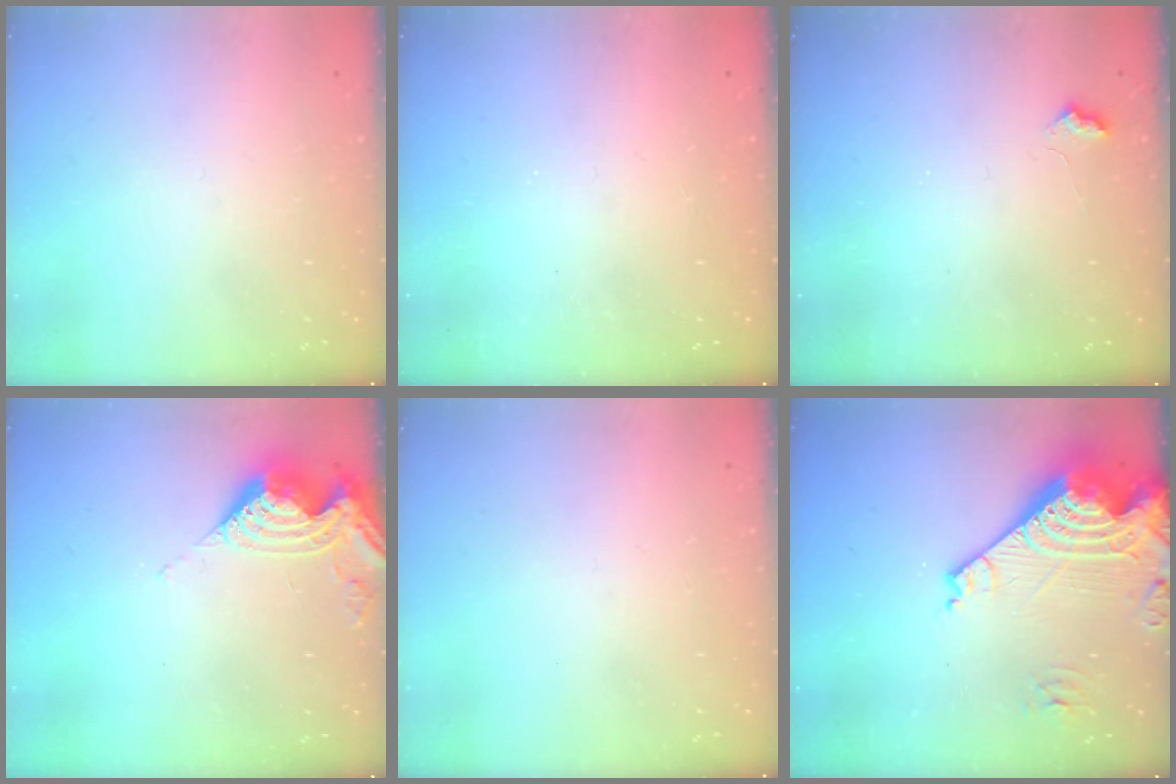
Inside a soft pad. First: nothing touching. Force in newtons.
{"total": 1.4, "press": 1.3, "slide": 0.4}
{"total": 2.8, "press": 2.7, "slide": 0.6}
{"total": 9.9, "press": 9.8, "slide": 1.2}
{"total": 0.0}
{"total": 15.7, "press": 15.7, "slide": 1.4}